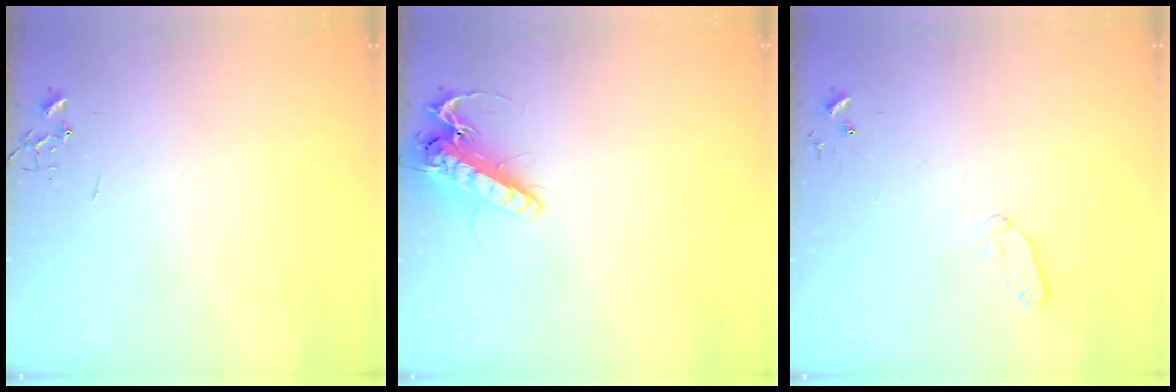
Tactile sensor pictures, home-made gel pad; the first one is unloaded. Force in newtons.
{"total": 14.1, "press": 13.9, "slide": 2.6}
{"total": 5.9, "press": 5.9, "slide": 0.8}